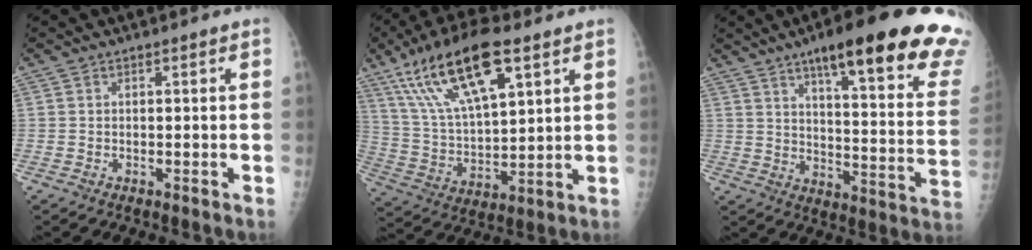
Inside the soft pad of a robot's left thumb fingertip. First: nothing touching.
{"total": 19.3, "force": [10.5, 6.8, 14.8], "torque": [-0.258, -0.025, 0.199]}
{"total": 27.4, "force": [18.7, 4.6, 19.5], "torque": [-0.227, -0.076, 0.245]}